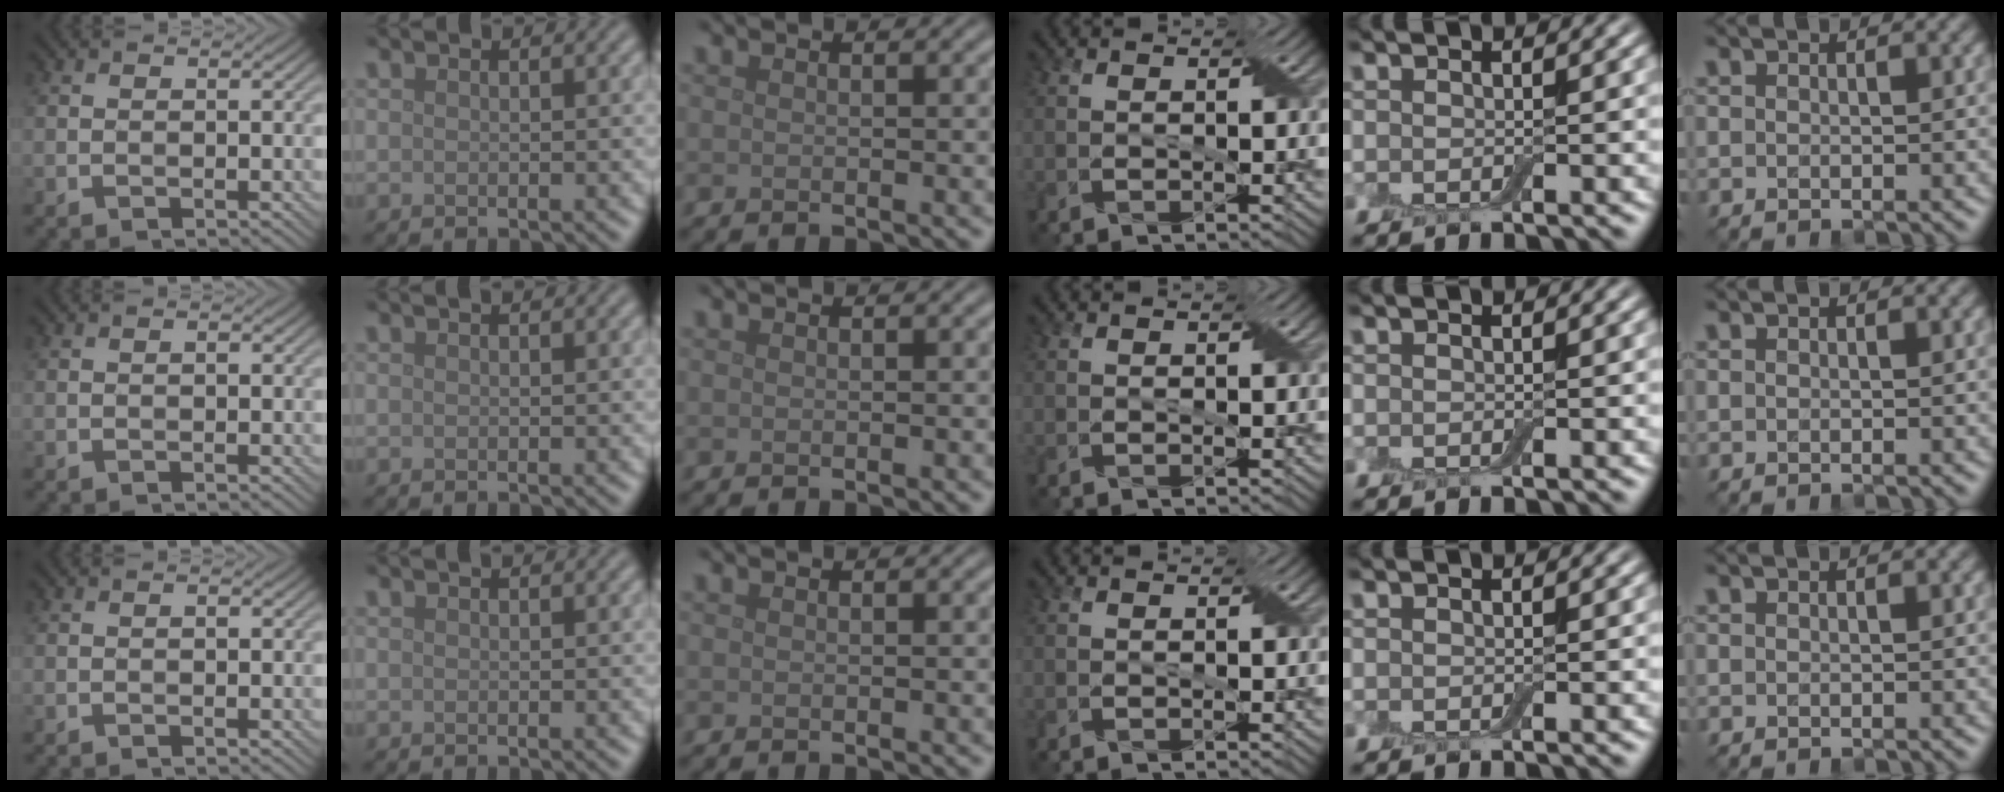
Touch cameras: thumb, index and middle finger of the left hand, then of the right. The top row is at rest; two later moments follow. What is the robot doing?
{"motion": "fold", "object": "bandage"}